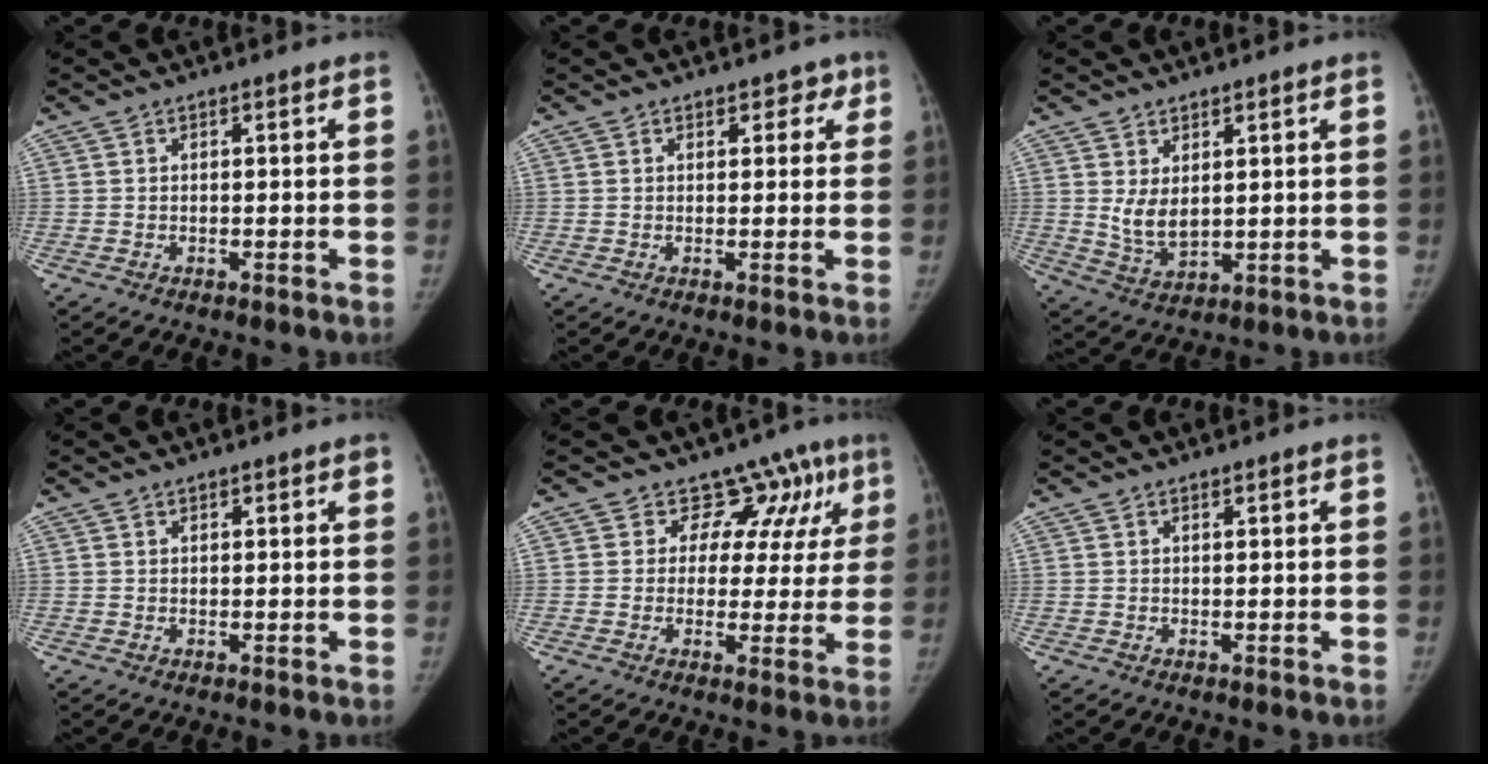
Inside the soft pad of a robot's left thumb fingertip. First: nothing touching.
{"total": 3.1, "force": [1.8, 2.2, 1.2], "torque": [0.018, -0.006, 0.018]}
{"total": 5.6, "force": [1.6, 3.2, 4.3], "torque": [-0.068, -0.020, 0.044]}
{"total": 1.3, "force": [0.9, 0.7, 0.6], "torque": [0.005, -0.003, 0.010]}
{"total": 9.7, "force": [6.0, 7.4, 2.0], "torque": [0.027, -0.018, 0.058]}
{"total": 0.7, "force": [0.5, 0.2, 0.4], "torque": [-0.006, -0.003, 0.009]}